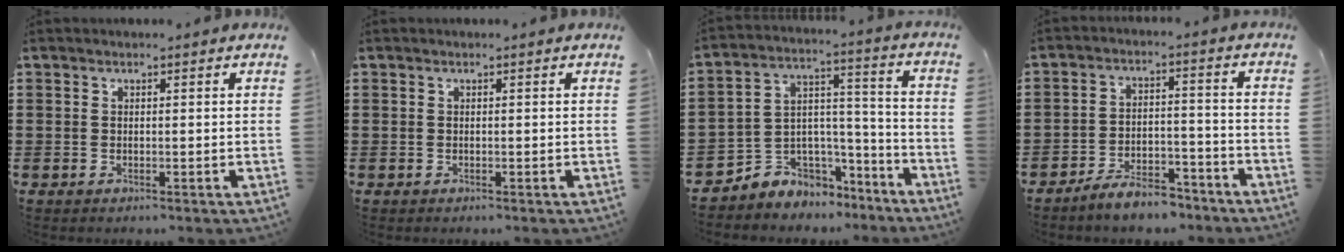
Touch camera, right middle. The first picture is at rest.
{"total": 0.0}
{"total": 5.0, "force": [-3.6, 3.3, -0.8], "torque": [0.002, 0.004, -0.070]}
{"total": 5.9, "force": [-5.5, 1.1, 1.6], "torque": [-0.030, 0.009, -0.107]}